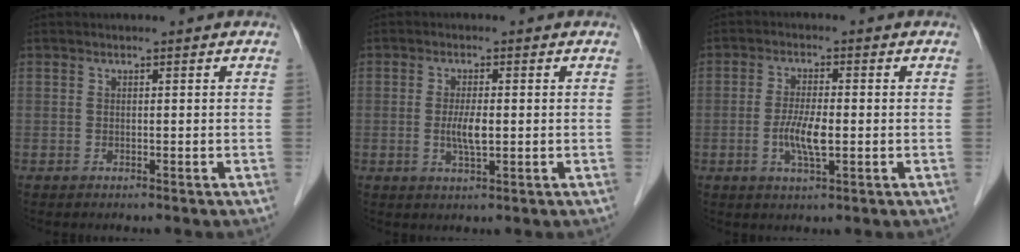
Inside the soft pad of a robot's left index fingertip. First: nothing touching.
{"total": 3.5, "force": [-0.5, 0.8, 3.4], "torque": [-0.070, -0.007, -0.008]}
{"total": 5.1, "force": [-1.2, 1.2, 4.8], "torque": [-0.100, -0.008, -0.023]}